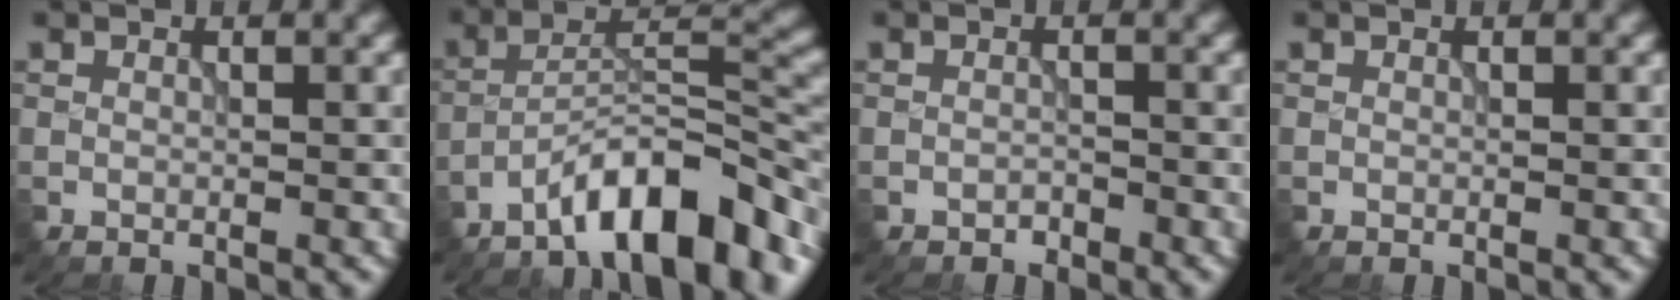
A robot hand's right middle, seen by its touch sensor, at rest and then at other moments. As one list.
[{"total": 9.6, "force": [-6.7, 2.5, 6.4], "torque": [-0.093, 0.015, -0.119]}, {"total": 0.8, "force": [-0.7, 0.4, 0.2], "torque": [-0.001, -0.001, -0.012]}, {"total": 0.0}]